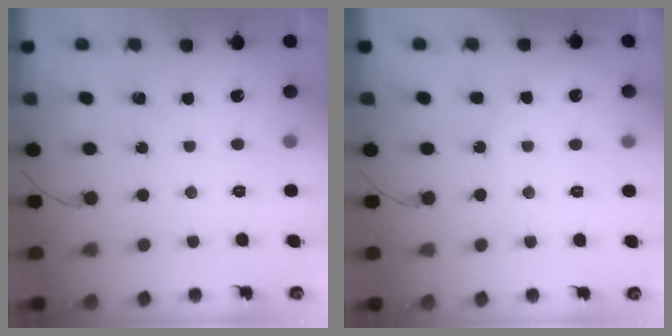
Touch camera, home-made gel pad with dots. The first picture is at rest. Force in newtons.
{"total": 5.3, "press": 5.2, "slide": 0.5}